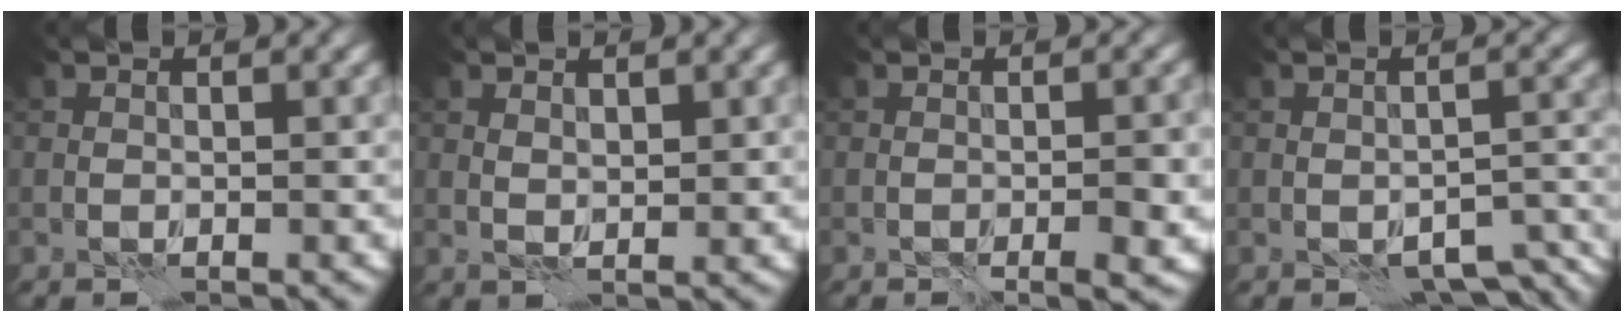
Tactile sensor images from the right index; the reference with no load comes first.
{"total": 1.4, "force": [0.8, 0.6, 1.1], "torque": [-0.020, -0.004, 0.016]}
{"total": 3.0, "force": [-0.5, 0.6, 2.8], "torque": [-0.029, 0.004, -0.007]}
{"total": 4.9, "force": [-2.7, 2.2, 3.5], "torque": [-0.040, -0.004, -0.033]}